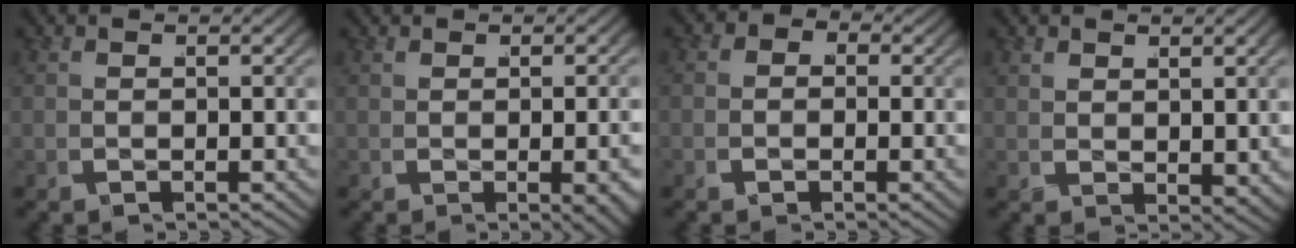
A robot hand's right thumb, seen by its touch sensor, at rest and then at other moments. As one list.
[{"total": 1.5, "force": [-0.2, 0.3, 1.5], "torque": [-0.020, -0.008, 0.005]}, {"total": 2.0, "force": [-0.8, 1.8, 0.1], "torque": [-0.013, -0.002, -0.025]}, {"total": 1.2, "force": [1.2, 0.1, 0.1], "torque": [0.002, 0.000, 0.026]}]